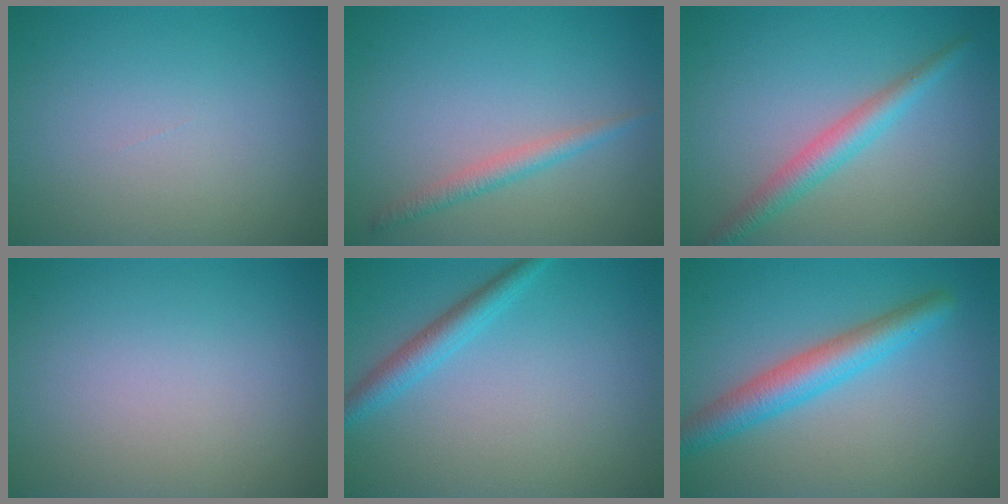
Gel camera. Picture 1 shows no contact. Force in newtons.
{"total": 1.8, "press": 1.8, "slide": 0.1}
{"total": 2.9, "press": 2.9, "slide": 0.1}
{"total": 0.0}
{"total": 2.6, "press": 2.5, "slide": 0.1}
{"total": 4.5, "press": 4.5, "slide": 0.0}